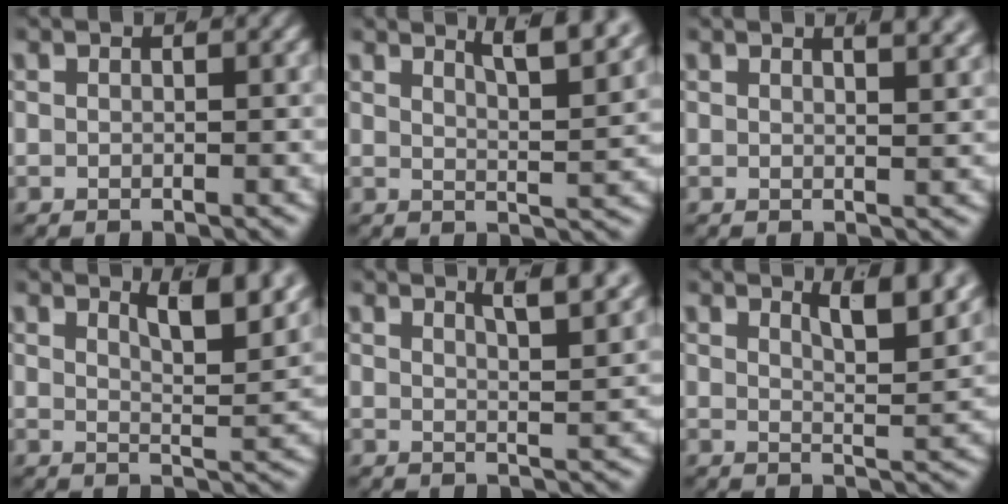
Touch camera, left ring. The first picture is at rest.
{"total": 5.0, "force": [3.6, 0.4, 3.4], "torque": [-0.040, -0.008, 0.060]}
{"total": 2.3, "force": [1.8, -0.1, 1.5], "torque": [-0.014, -0.004, 0.030]}
{"total": 5.2, "force": [3.6, 0.7, 3.7], "torque": [-0.049, -0.015, 0.062]}
{"total": 4.4, "force": [3.2, 0.2, 3.1], "torque": [-0.034, -0.006, 0.054]}
{"total": 4.6, "force": [3.3, 0.4, 3.2], "torque": [-0.043, -0.015, 0.057]}